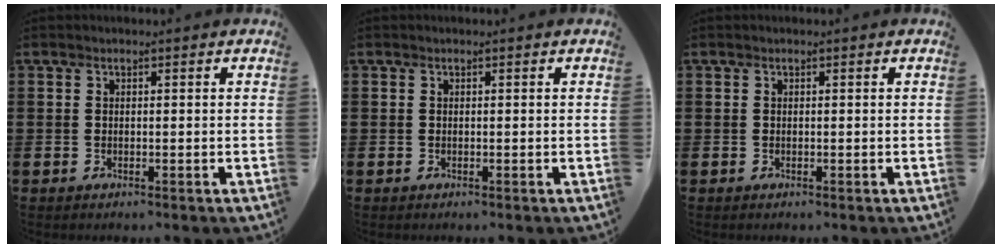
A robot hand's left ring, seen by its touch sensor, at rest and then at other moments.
{"total": 0.0}
{"total": 0.0}